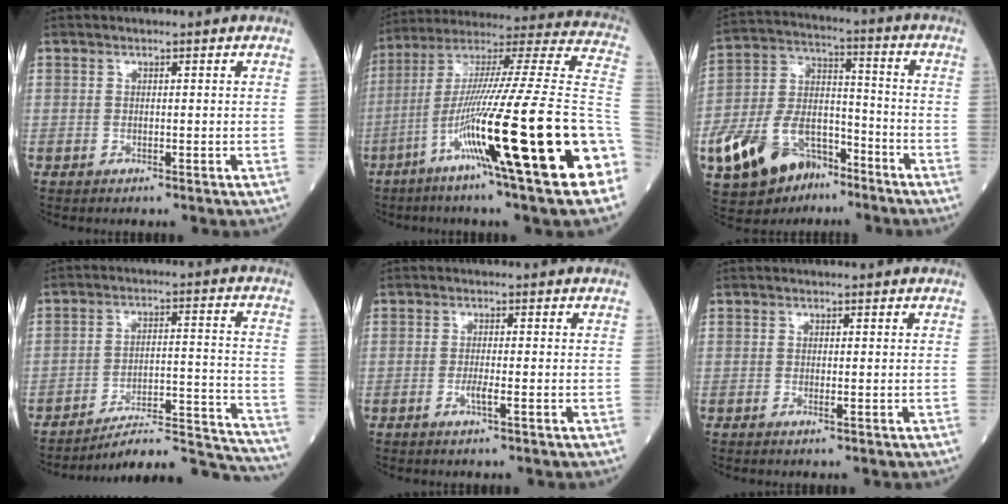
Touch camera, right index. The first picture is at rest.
{"total": 32.4, "force": [-11.4, 1.3, 30.3], "torque": [-0.432, -0.044, -0.207]}
{"total": 15.7, "force": [-9.1, 8.1, 9.9], "torque": [-0.203, 0.005, -0.163]}
{"total": 18.3, "force": [-18.0, -0.6, 3.1], "torque": [-0.020, 0.022, -0.256]}
{"total": 2.2, "force": [-0.9, 0.0, 2.0], "torque": [-0.040, -0.002, -0.017]}
{"total": 0.7, "force": [-0.2, 0.0, 0.7], "torque": [-0.015, -0.002, -0.004]}